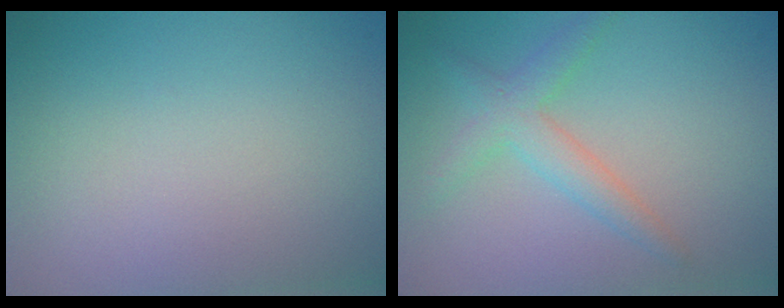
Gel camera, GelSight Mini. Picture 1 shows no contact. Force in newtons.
{"total": 2.6, "press": 2.6, "slide": 0.1}